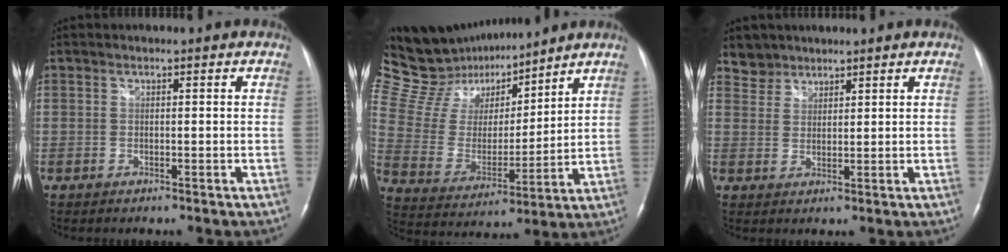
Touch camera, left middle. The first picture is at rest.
{"total": 18.1, "force": [15.9, 5.7, 6.4], "torque": [-0.117, 0.016, 0.290]}
{"total": 3.3, "force": [2.8, 1.7, -0.6], "torque": [0.020, 0.007, 0.051]}